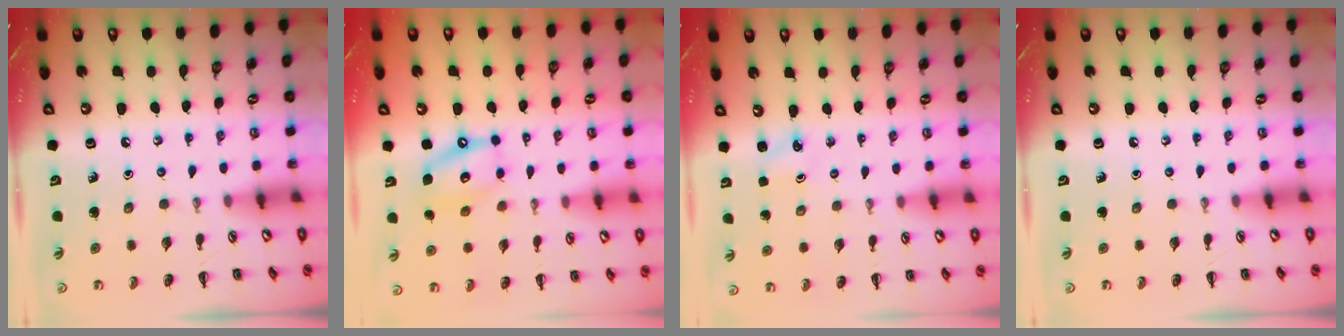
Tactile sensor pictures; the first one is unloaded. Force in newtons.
{"total": 12.1, "press": 11.8, "slide": 2.8}
{"total": 1.4, "press": 1.4, "slide": 0.4}
{"total": 0.0}